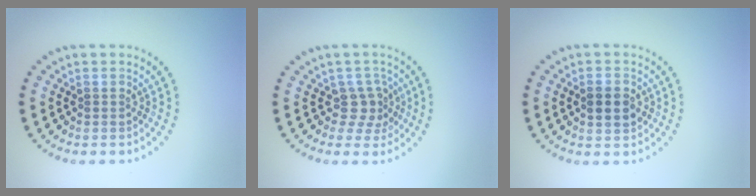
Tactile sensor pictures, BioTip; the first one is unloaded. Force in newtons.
{"total": 2.4, "press": 1.7, "slide": 1.7}
{"total": 2.3, "press": 2.3, "slide": 0.2}